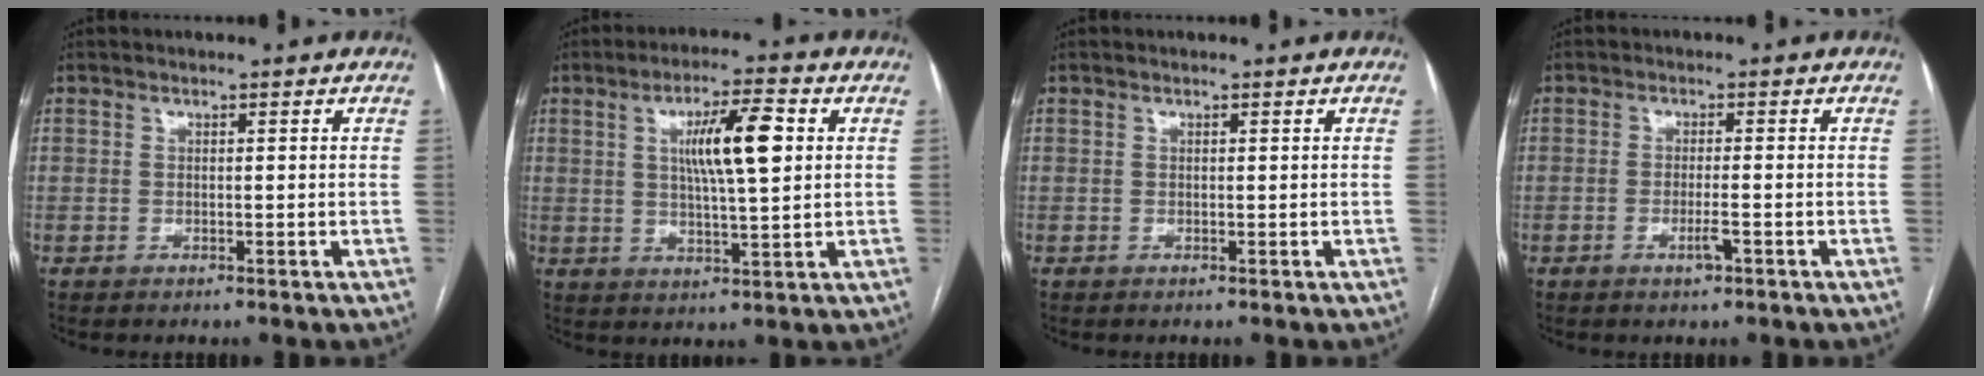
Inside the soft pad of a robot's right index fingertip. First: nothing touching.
{"total": 9.5, "force": [2.3, 1.2, 9.1], "torque": [-0.157, 0.006, 0.040]}
{"total": 0.0}
{"total": 2.5, "force": [-1.2, 0.3, 2.2], "torque": [-0.039, -0.002, -0.020]}